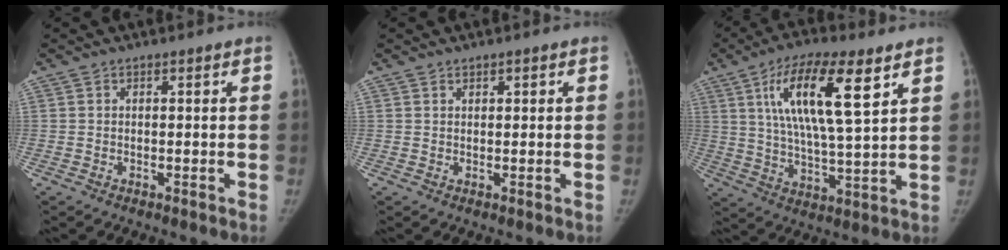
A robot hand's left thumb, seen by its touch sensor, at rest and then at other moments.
{"total": 0.9, "force": [0.6, 0.4, 0.6], "torque": [-0.003, -0.001, 0.008]}
{"total": 16.8, "force": [7.1, 4.5, 14.6], "torque": [-0.257, -0.024, 0.124]}